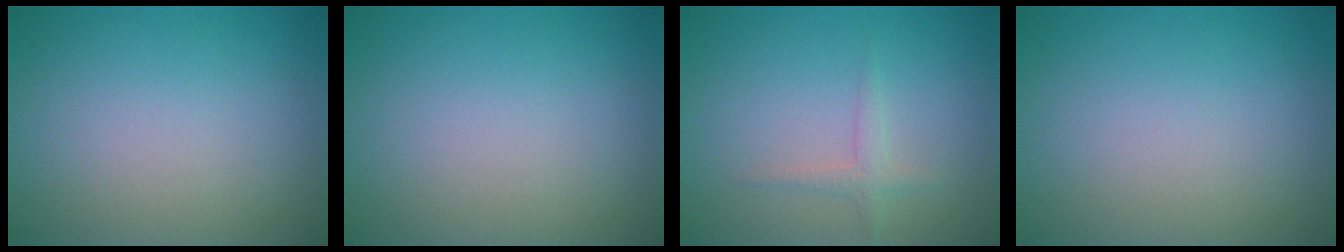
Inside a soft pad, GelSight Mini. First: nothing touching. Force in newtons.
{"total": 0.0}
{"total": 1.3, "press": 1.3, "slide": 0.0}
{"total": 0.0}